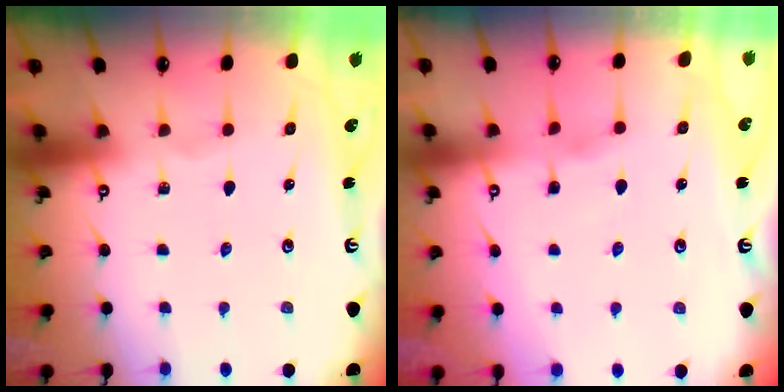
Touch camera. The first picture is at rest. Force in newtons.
{"total": 1.6, "press": 1.5, "slide": 0.4}